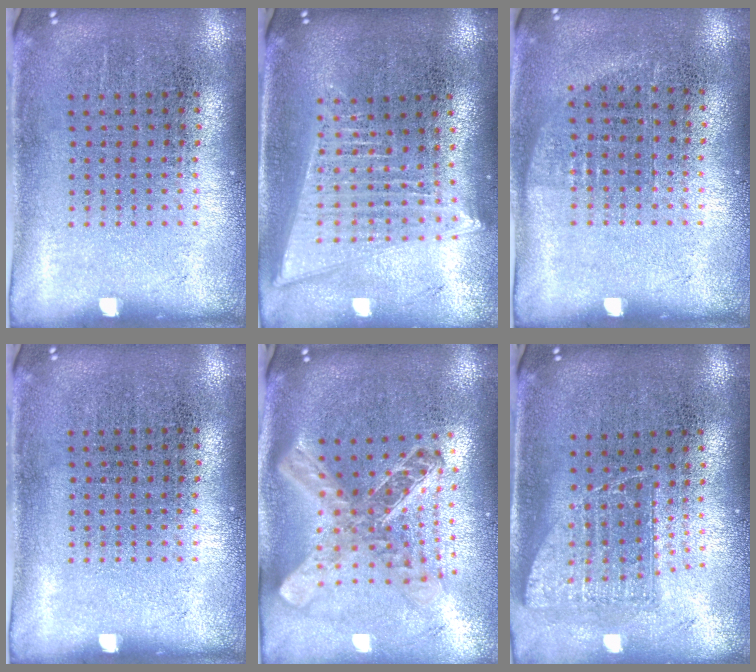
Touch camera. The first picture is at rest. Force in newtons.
{"total": 2.0, "press": 1.8, "slide": 1.0}
{"total": 0.7, "press": 0.6, "slide": 0.4}
{"total": 0.0}
{"total": 2.6, "press": 2.0, "slide": 1.7}
{"total": 1.4, "press": 1.1, "slide": 0.9}